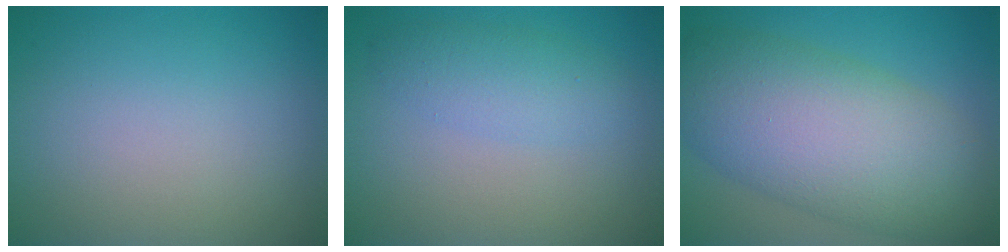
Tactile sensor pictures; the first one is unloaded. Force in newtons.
{"total": 2.6, "press": 2.6, "slide": 0.1}
{"total": 11.1, "press": 11.1, "slide": 0.2}